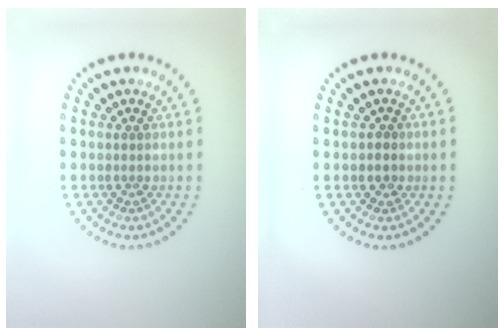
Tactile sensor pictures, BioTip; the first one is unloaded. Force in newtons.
{"total": 0.7, "press": 0.5, "slide": 0.4}